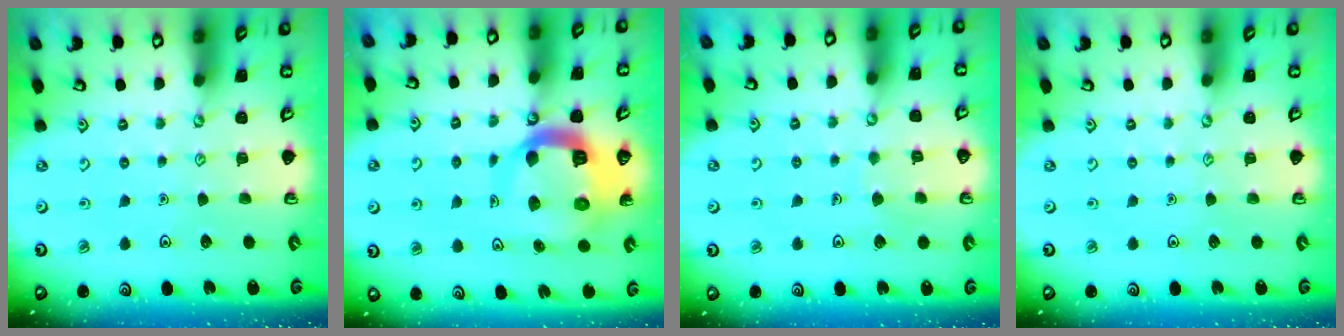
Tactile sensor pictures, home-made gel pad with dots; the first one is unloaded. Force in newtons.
{"total": 12.9, "press": 12.8, "slide": 1.6}
{"total": 3.1, "press": 3.0, "slide": 0.3}
{"total": 0.0}